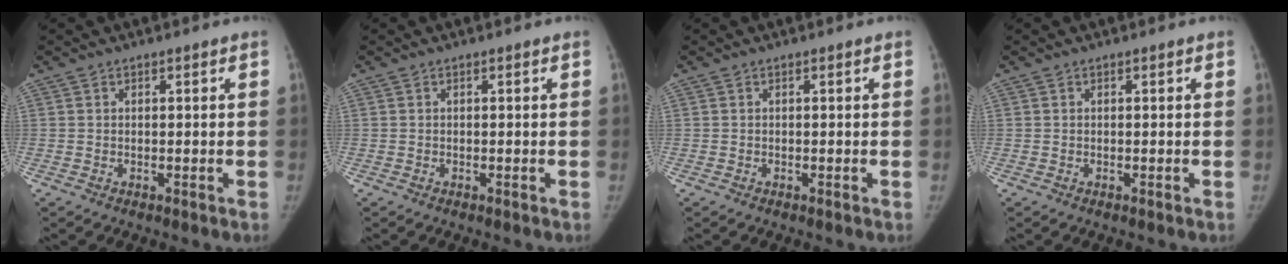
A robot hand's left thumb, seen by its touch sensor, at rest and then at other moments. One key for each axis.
{"total": 0.0}
{"total": 0.0}
{"total": 0.0}